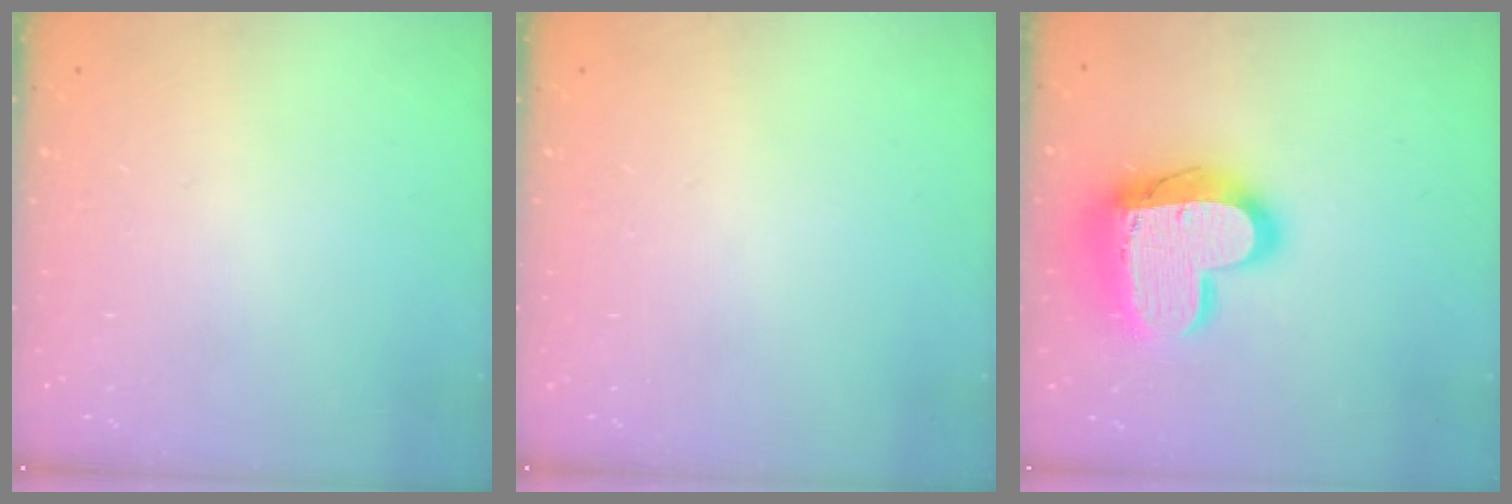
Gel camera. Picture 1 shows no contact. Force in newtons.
{"total": 0.0}
{"total": 19.7, "press": 19.7, "slide": 1.4}